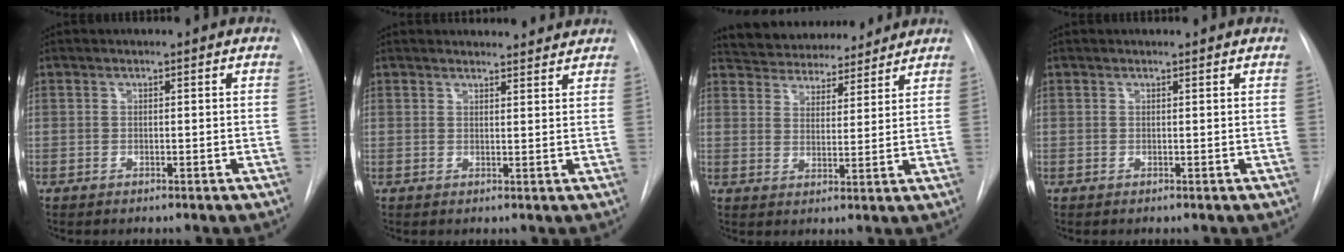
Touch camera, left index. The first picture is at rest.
{"total": 7.3, "force": [7.1, 1.5, 1.0], "torque": [0.001, 0.010, 0.070]}
{"total": 13.1, "force": [12.1, 3.8, 3.2], "torque": [-0.044, 0.017, 0.179]}
{"total": 0.8, "force": [0.8, 0.1, 0.0], "torque": [-0.006, 0.010, 0.015]}